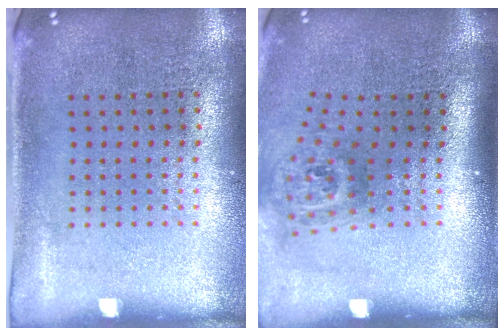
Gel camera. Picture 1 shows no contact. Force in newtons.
{"total": 1.8, "press": 1.2, "slide": 1.3}